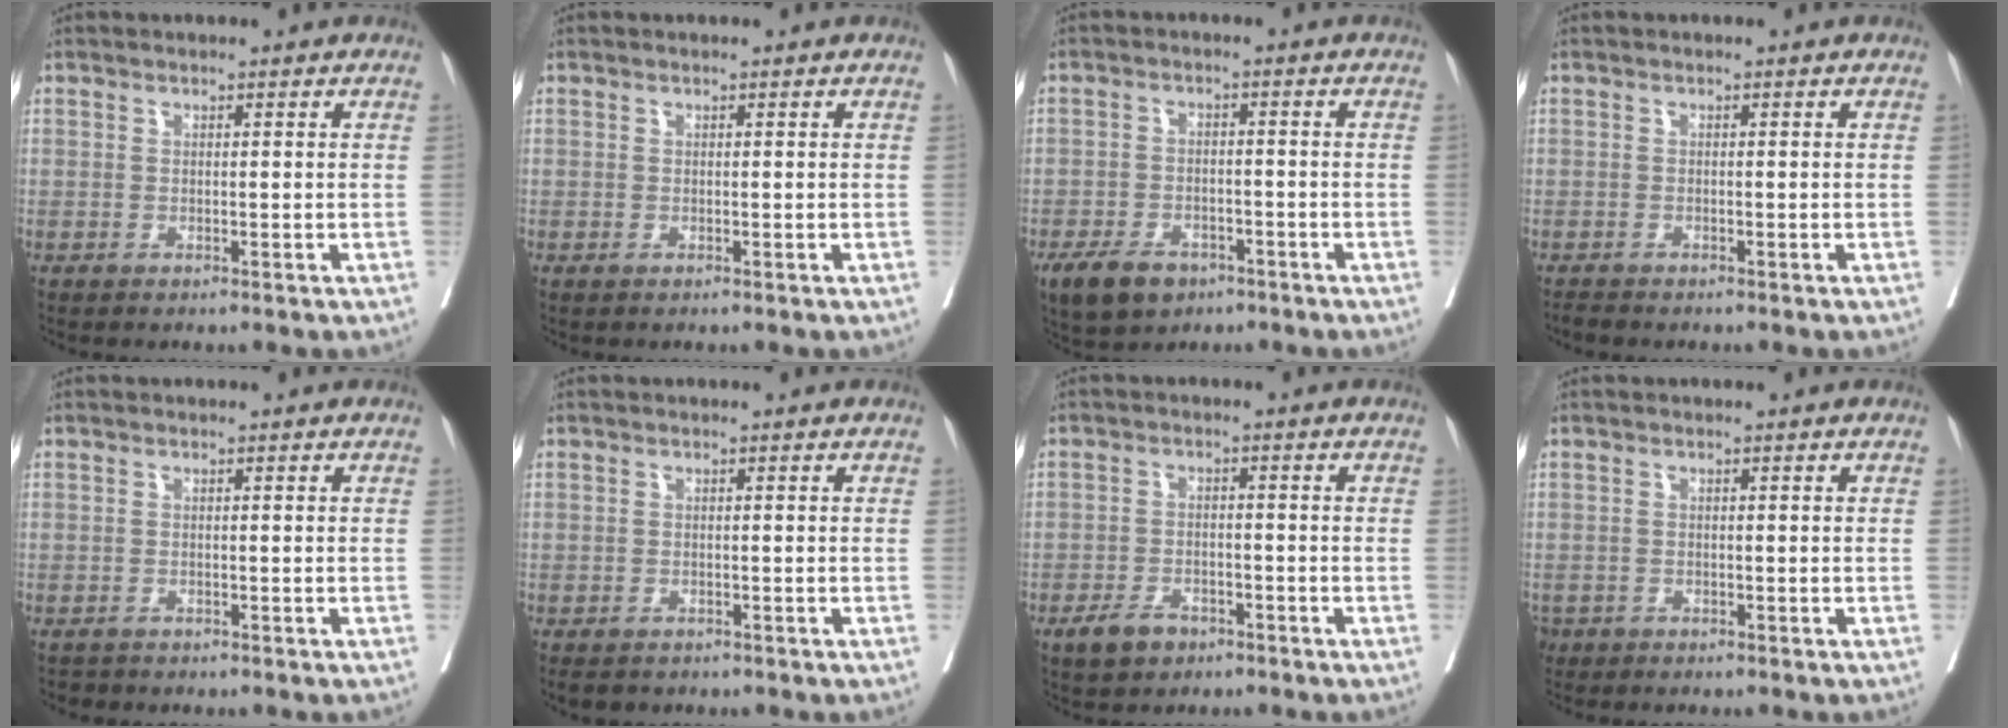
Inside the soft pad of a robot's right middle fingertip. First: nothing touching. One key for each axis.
{"total": 0.0}
{"total": 7.0, "fx": -4.5, "fy": 4.1, "fz": 3.4, "tx": -0.063, "ty": -0.002, "tz": -0.068}
{"total": 0.8, "fx": -0.8, "fy": 0.1, "fz": 0.1, "tx": -0.008, "ty": -0.004, "tz": -0.015}
{"total": 0.9, "fx": -0.8, "fy": 0.5, "fz": -0.1, "tx": -0.007, "ty": 0.000, "tz": -0.013}
{"total": 2.7, "fx": -2.1, "fy": 1.6, "fz": 0.7, "tx": -0.008, "ty": -0.002, "tz": -0.029}
{"total": 4.2, "fx": -2.7, "fy": 2.4, "fz": 2.1, "tx": -0.040, "ty": 0.001, "tz": -0.040}
{"total": 2.4, "fx": -1.6, "fy": 1.7, "fz": 0.5, "tx": -0.009, "ty": 0.000, "tz": -0.028}